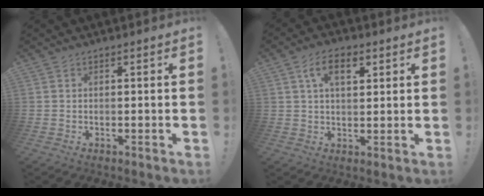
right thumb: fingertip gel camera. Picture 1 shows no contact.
{"total": 7.9, "force": [3.0, 4.2, 5.9], "torque": [-0.090, 0.002, 0.052]}